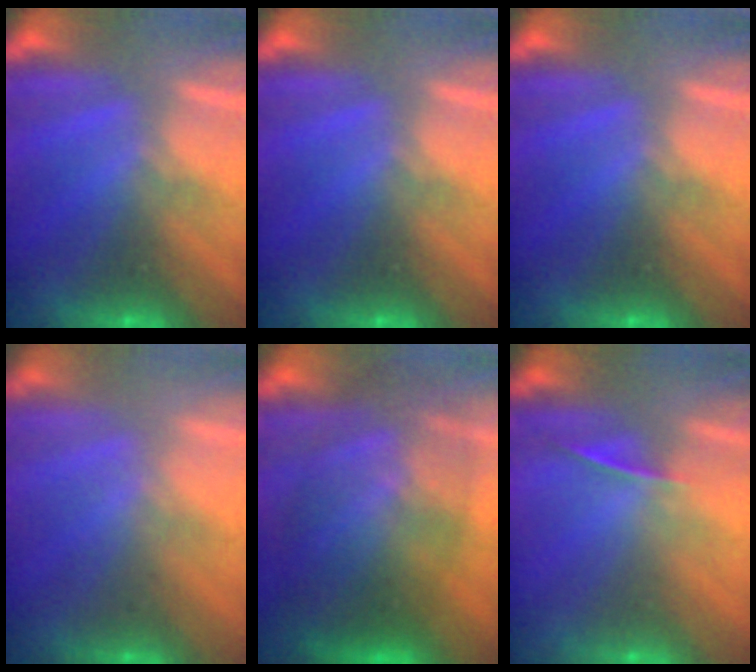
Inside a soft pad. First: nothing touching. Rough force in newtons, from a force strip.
{"total": 0.0}
{"total": 0.0}
{"total": 2.3}
{"total": 10.7}
{"total": 1.3}